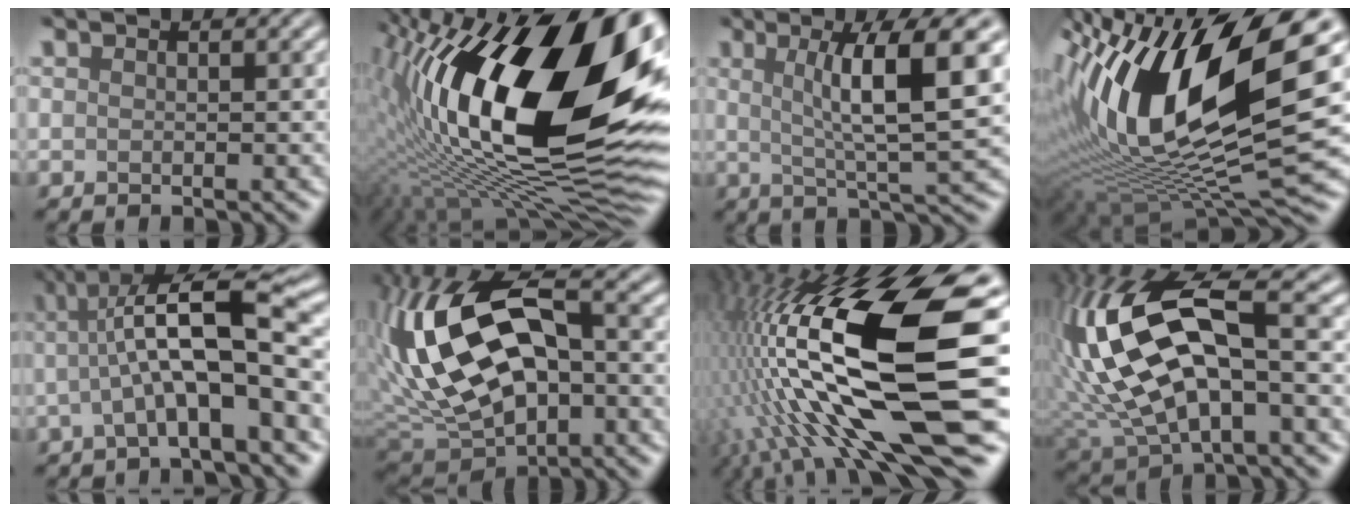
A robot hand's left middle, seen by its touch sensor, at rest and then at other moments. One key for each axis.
{"total": 20.6, "fx": 2.6, "fy": 8.9, "fz": 18.4, "tx": -0.313, "ty": 0.017, "tz": 0.038}
{"total": 8.6, "fx": 1.5, "fy": 1.5, "fz": 8.4, "tx": -0.116, "ty": -0.001, "tz": 0.034}
{"total": 16.3, "fx": 3.4, "fy": 7.0, "fz": 14.4, "tx": -0.284, "ty": 0.011, "tz": 0.059}
{"total": 9.1, "fx": -0.2, "fy": 2.3, "fz": 8.8, "tx": -0.137, "ty": 0.016, "tz": -0.004}
{"total": 17.1, "fx": 0.6, "fy": 9.6, "fz": 14.1, "tx": -0.289, "ty": 0.014, "tz": 0.016}
{"total": 18.1, "fx": -1.3, "fy": 5.1, "fz": 17.3, "tx": -0.337, "ty": 0.005, "tz": -0.017}
{"total": 16.1, "fx": 1.6, "fy": 7.8, "fz": 14.0, "tx": -0.313, "ty": 0.014, "tz": 0.039}